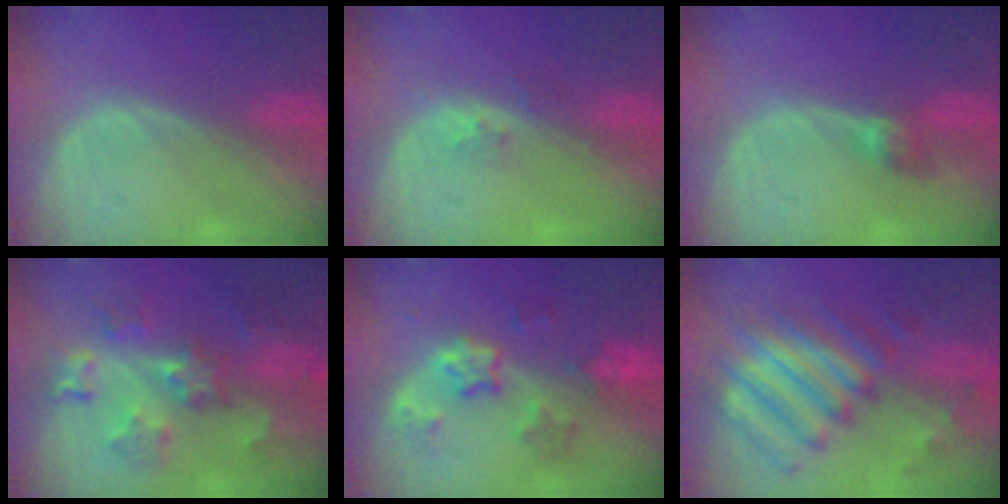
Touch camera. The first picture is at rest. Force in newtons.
{"total": 1.9, "press": 1.4, "slide": 1.2}
{"total": 2.7, "press": 2.5, "slide": 0.9}
{"total": 8.4, "press": 7.7, "slide": 3.3}
{"total": 6.7, "press": 6.3, "slide": 2.4}
{"total": 11.6, "press": 10.5, "slide": 5.0}